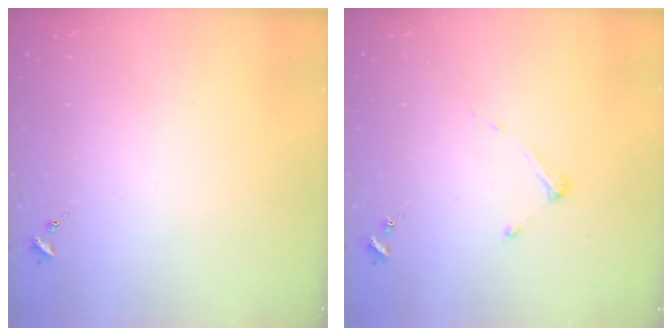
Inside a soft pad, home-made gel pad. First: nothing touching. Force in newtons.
{"total": 4.1, "press": 4.1, "slide": 0.5}